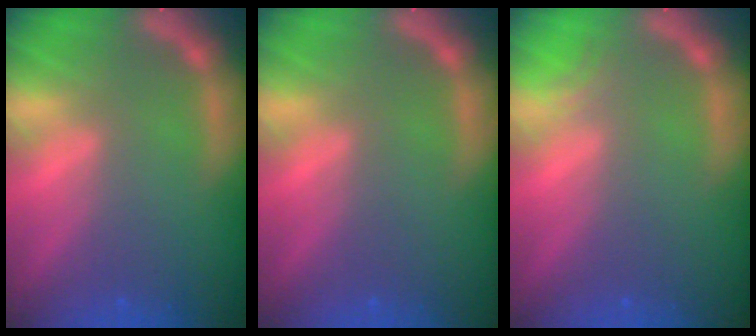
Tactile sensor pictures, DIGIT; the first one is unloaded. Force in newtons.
{"total": 0.0}
{"total": 0.9}